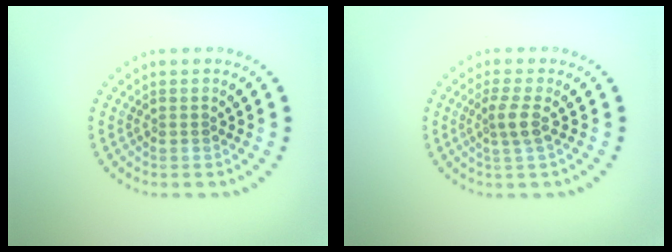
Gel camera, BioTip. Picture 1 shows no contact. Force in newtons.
{"total": 2.1, "press": 1.6, "slide": 1.3}